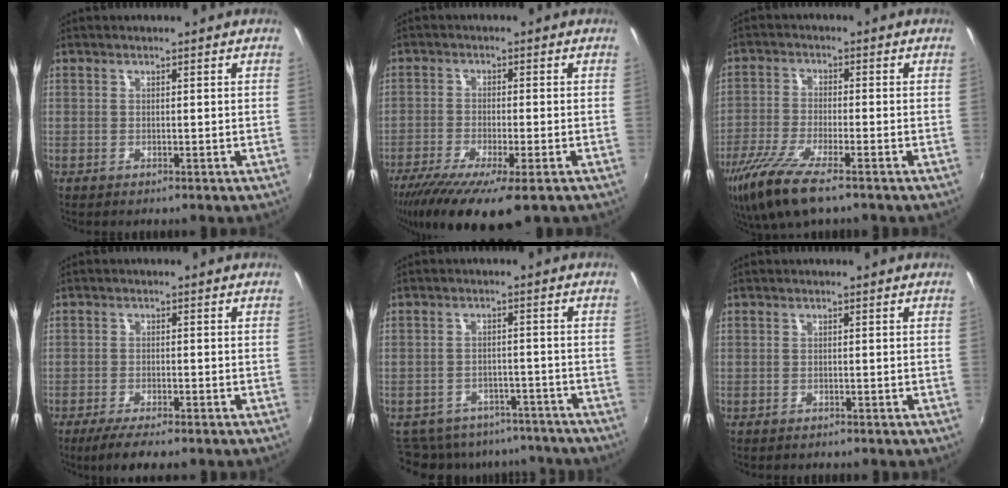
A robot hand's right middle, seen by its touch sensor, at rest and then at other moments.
{"total": 12.7, "force": [-8.5, 2.4, 9.2], "torque": [-0.183, -0.050, -0.142]}
{"total": 10.6, "force": [-7.1, 2.1, 7.5], "torque": [-0.174, -0.035, -0.139]}
{"total": 4.9, "force": [-3.8, 0.8, 2.9], "torque": [-0.073, -0.015, -0.069]}
{"total": 15.4, "force": [-13.0, 6.9, 4.4], "torque": [-0.110, 0.007, -0.171]}
{"total": 0.6, "force": [-0.5, 0.2, 0.1], "torque": [-0.004, -0.002, -0.009]}